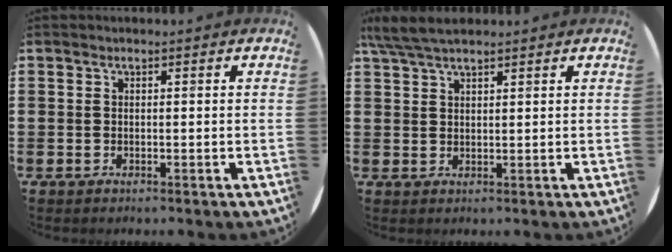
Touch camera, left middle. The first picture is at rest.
{"total": 4.4, "force": [3.7, 0.8, 2.3], "torque": [-0.053, 0.001, 0.069]}